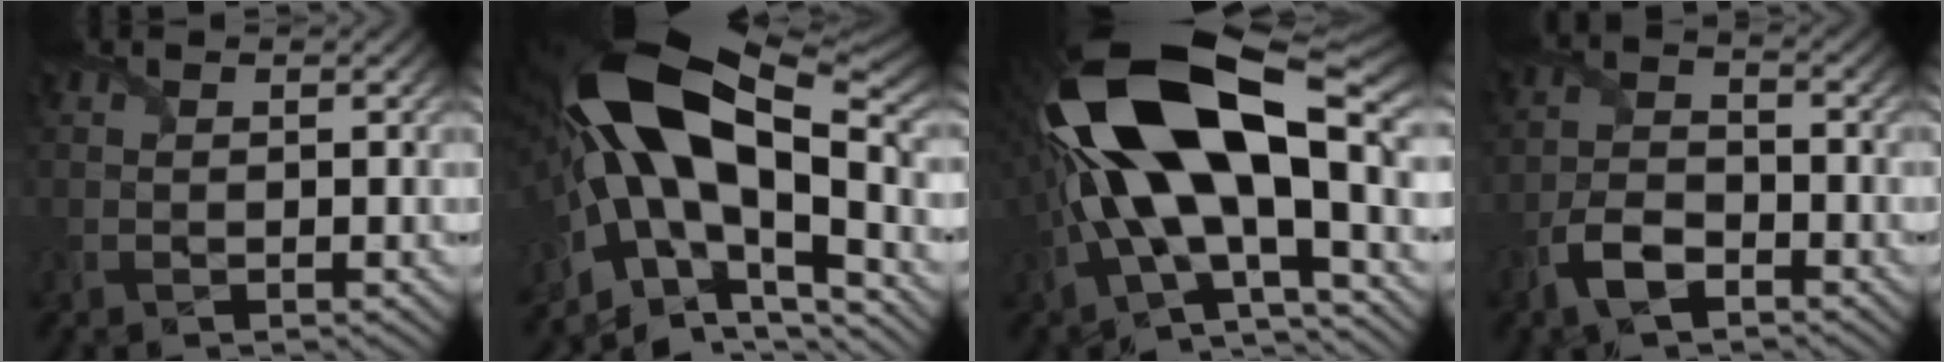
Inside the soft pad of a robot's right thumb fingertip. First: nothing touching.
{"total": 19.6, "force": [-0.8, 9.9, 16.9], "torque": [-0.331, -0.006, -0.011]}
{"total": 20.7, "force": [0.6, 9.6, 18.3], "torque": [-0.365, -0.009, 0.020]}
{"total": 5.7, "force": [-3.4, 2.7, 3.7], "torque": [-0.082, -0.003, -0.078]}